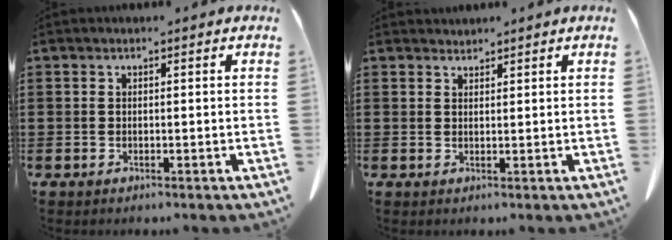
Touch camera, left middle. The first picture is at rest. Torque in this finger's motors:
{"motor_torque": [-0.93, 0.78, -0.01, -0.01]}